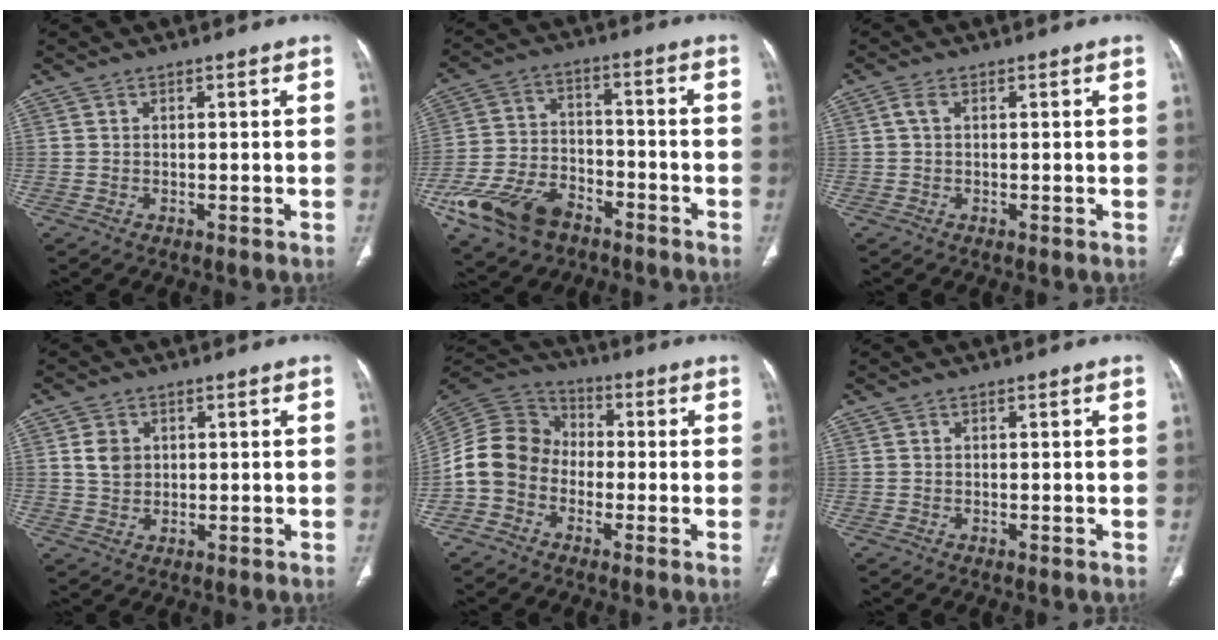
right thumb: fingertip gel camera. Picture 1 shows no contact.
{"total": 15.4, "force": [-9.2, 9.1, 8.4], "torque": [-0.161, 0.037, -0.167]}
{"total": 1.4, "force": [0.3, 0.7, 1.1], "torque": [-0.029, 0.005, 0.003]}
{"total": 3.8, "force": [1.0, 3.1, 2.0], "torque": [-0.021, -0.005, 0.021]}
{"total": 11.4, "force": [-2.8, 9.6, 5.4], "torque": [-0.098, 0.046, -0.068]}
{"total": 0.0}